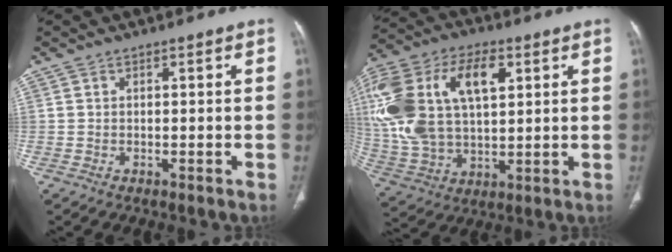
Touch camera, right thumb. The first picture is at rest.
{"total": 26.3, "force": [7.1, 15.0, 20.5], "torque": [-0.451, 0.018, 0.134]}